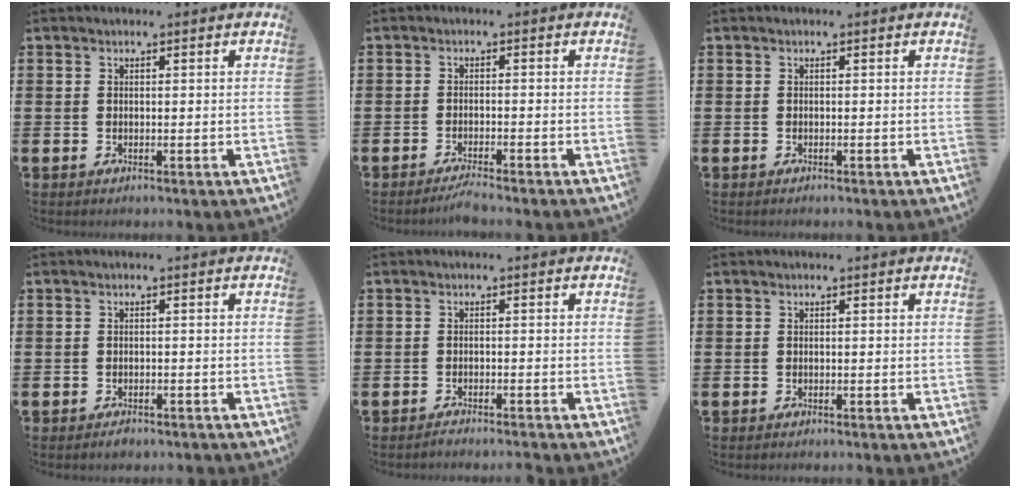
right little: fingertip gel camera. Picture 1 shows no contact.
{"total": 1.7, "force": [-1.5, -0.1, 0.8], "torque": [-0.014, 0.003, -0.029]}
{"total": 0.0}
{"total": 0.8, "force": [-0.7, 0.2, 0.2], "torque": [0.003, -0.006, -0.016]}
{"total": 1.1, "force": [-1.1, -0.2, 0.2], "torque": [-0.004, -0.001, -0.021]}
{"total": 0.0}